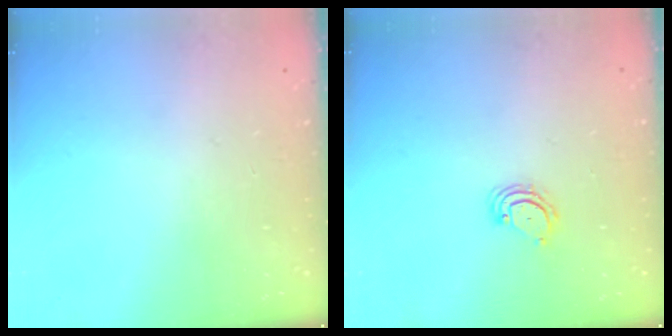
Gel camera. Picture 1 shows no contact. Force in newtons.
{"total": 3.8, "press": 3.8, "slide": 0.3}